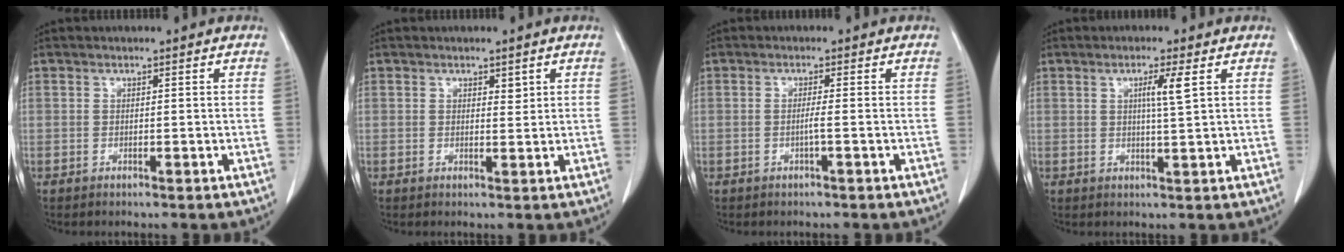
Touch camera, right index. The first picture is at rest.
{"total": 1.1, "force": [0.7, 0.6, 0.7], "torque": [-0.007, -0.005, 0.009]}
{"total": 1.3, "force": [-0.4, -0.3, 1.2], "torque": [-0.022, 0.000, -0.009]}
{"total": 3.4, "force": [1.2, -0.4, 3.2], "torque": [-0.058, -0.003, 0.019]}